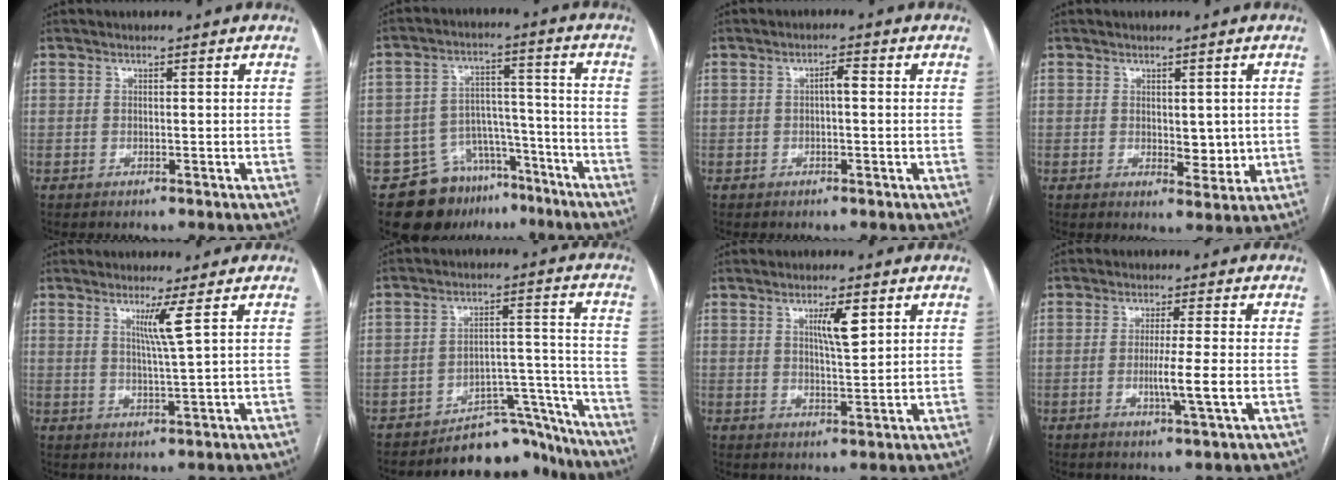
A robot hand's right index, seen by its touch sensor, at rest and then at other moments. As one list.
[{"total": 12.0, "force": [-8.2, 8.1, 3.4], "torque": [-0.045, 0.053, -0.120]}, {"total": 1.9, "force": [0.0, 0.4, 1.8], "torque": [-0.030, 0.005, 0.000]}, {"total": 3.9, "force": [0.2, 2.1, 3.3], "torque": [-0.040, -0.008, 0.009]}, {"total": 3.9, "force": [1.7, -1.3, 3.2], "torque": [-0.063, -0.012, 0.035]}, {"total": 11.4, "force": [-10.9, 3.3, 0.1], "torque": [0.032, 0.063, -0.157]}, {"total": 4.6, "force": [2.0, 0.7, 4.1], "torque": [-0.072, -0.001, 0.036]}, {"total": 5.1, "force": [-1.1, -0.8, 4.9], "torque": [-0.089, -0.011, -0.019]}]